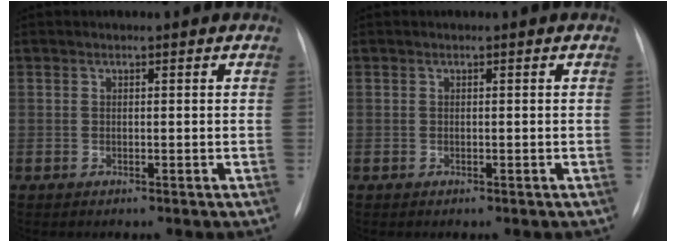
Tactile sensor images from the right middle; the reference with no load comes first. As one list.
[{"total": 0.0}]